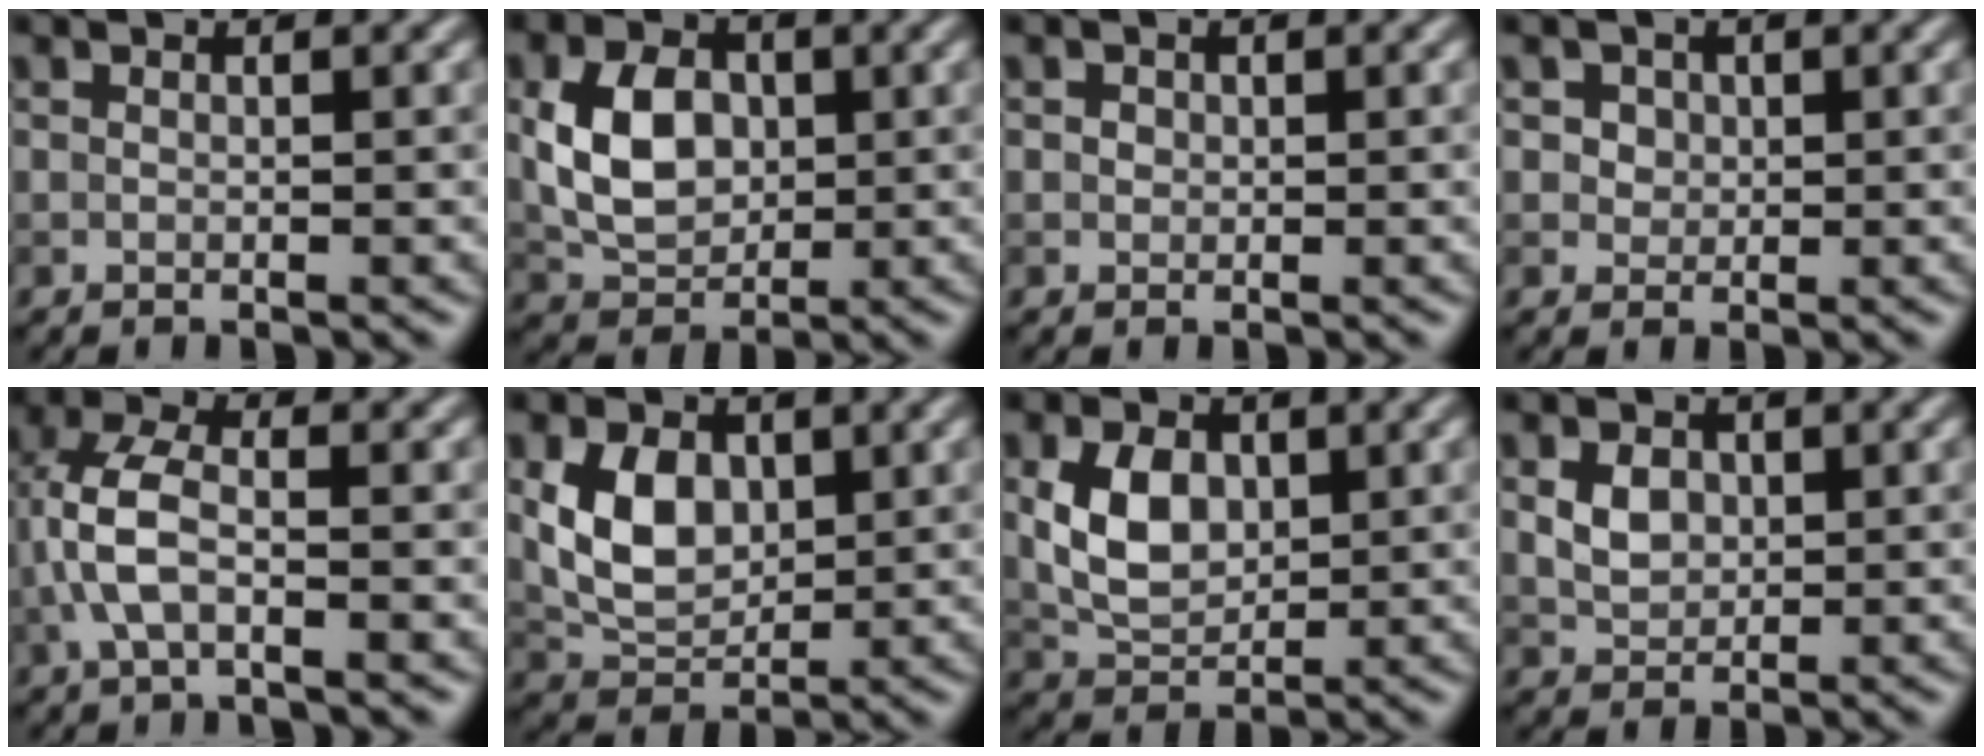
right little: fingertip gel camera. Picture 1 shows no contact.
{"total": 5.7, "force": [0.4, 4.1, 3.9], "torque": [-0.082, 0.000, 0.009]}
{"total": 0.6, "force": [0.1, 0.6, 0.1], "torque": [0.000, -0.003, 0.000]}
{"total": 2.0, "force": [0.9, 1.7, 0.8], "torque": [-0.017, 0.002, 0.021]}
{"total": 4.3, "force": [-1.1, 1.8, 3.7], "torque": [-0.085, 0.011, -0.030]}
{"total": 5.2, "force": [0.9, 3.7, 3.6], "torque": [-0.079, -0.003, 0.019]}
{"total": 4.7, "force": [0.7, 3.3, 3.3], "torque": [-0.074, -0.001, 0.014]}
{"total": 2.3, "force": [0.5, 1.9, 1.3], "torque": [-0.031, -0.001, 0.008]}